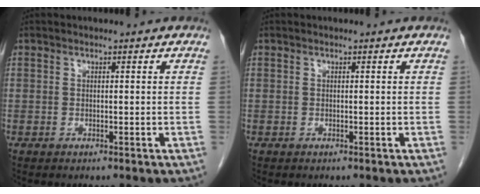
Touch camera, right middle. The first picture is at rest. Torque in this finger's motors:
{"motor_torque": [0.31, -0.27, -0.02, 0.00]}